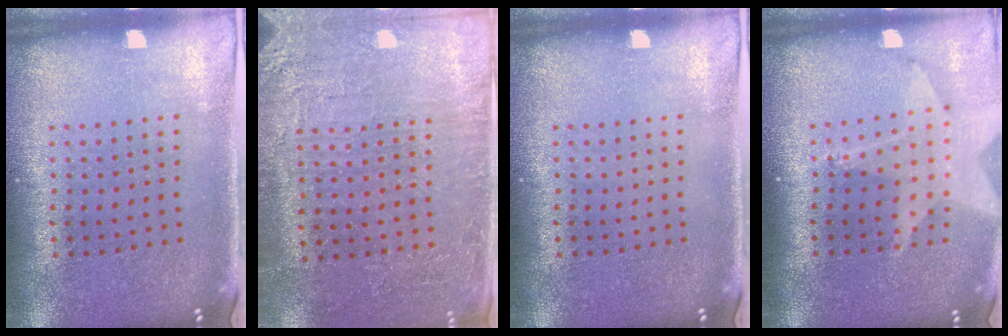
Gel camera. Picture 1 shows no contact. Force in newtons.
{"total": 3.0, "press": 3.0, "slide": 0.3}
{"total": 0.0}
{"total": 1.8, "press": 1.4, "slide": 1.0}